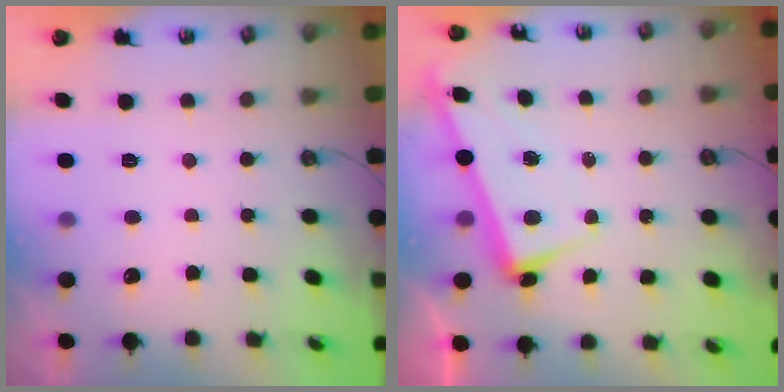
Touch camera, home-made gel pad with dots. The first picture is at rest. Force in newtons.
{"total": 2.6, "press": 2.4, "slide": 0.9}